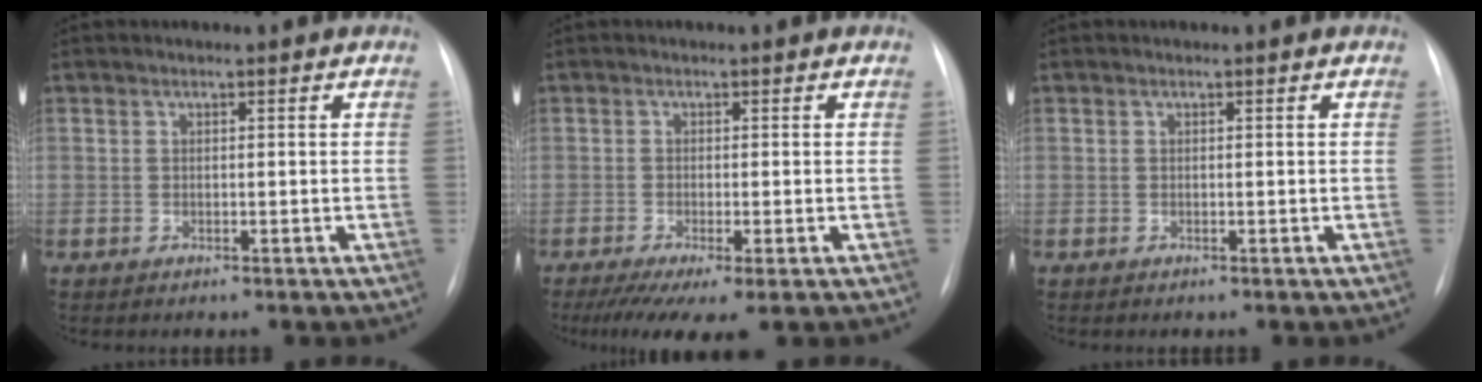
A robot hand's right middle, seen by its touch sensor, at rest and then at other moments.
{"total": 6.8, "force": [-4.2, 1.2, 5.3], "torque": [-0.081, -0.020, -0.070]}
{"total": 0.0}